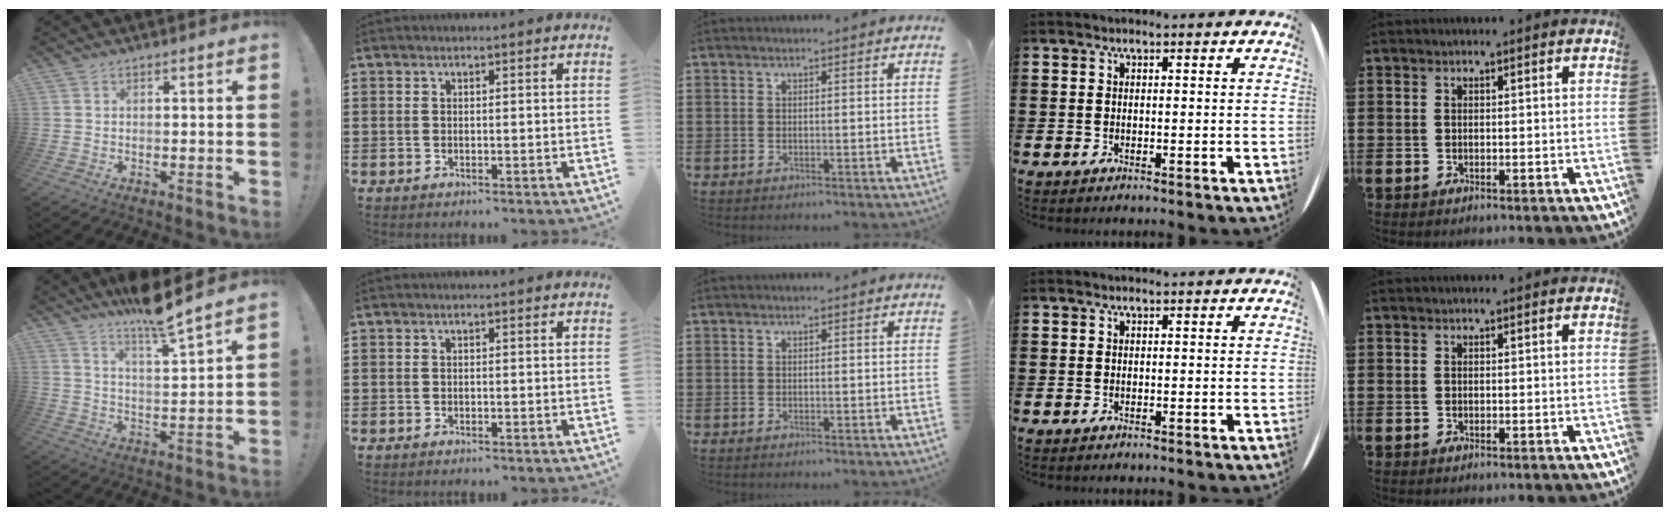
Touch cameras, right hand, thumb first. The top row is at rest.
{"thumb": {"total": 10.1, "force": [8.6, -0.3, 5.2], "torque": [-0.092, -0.062, 0.141]}}